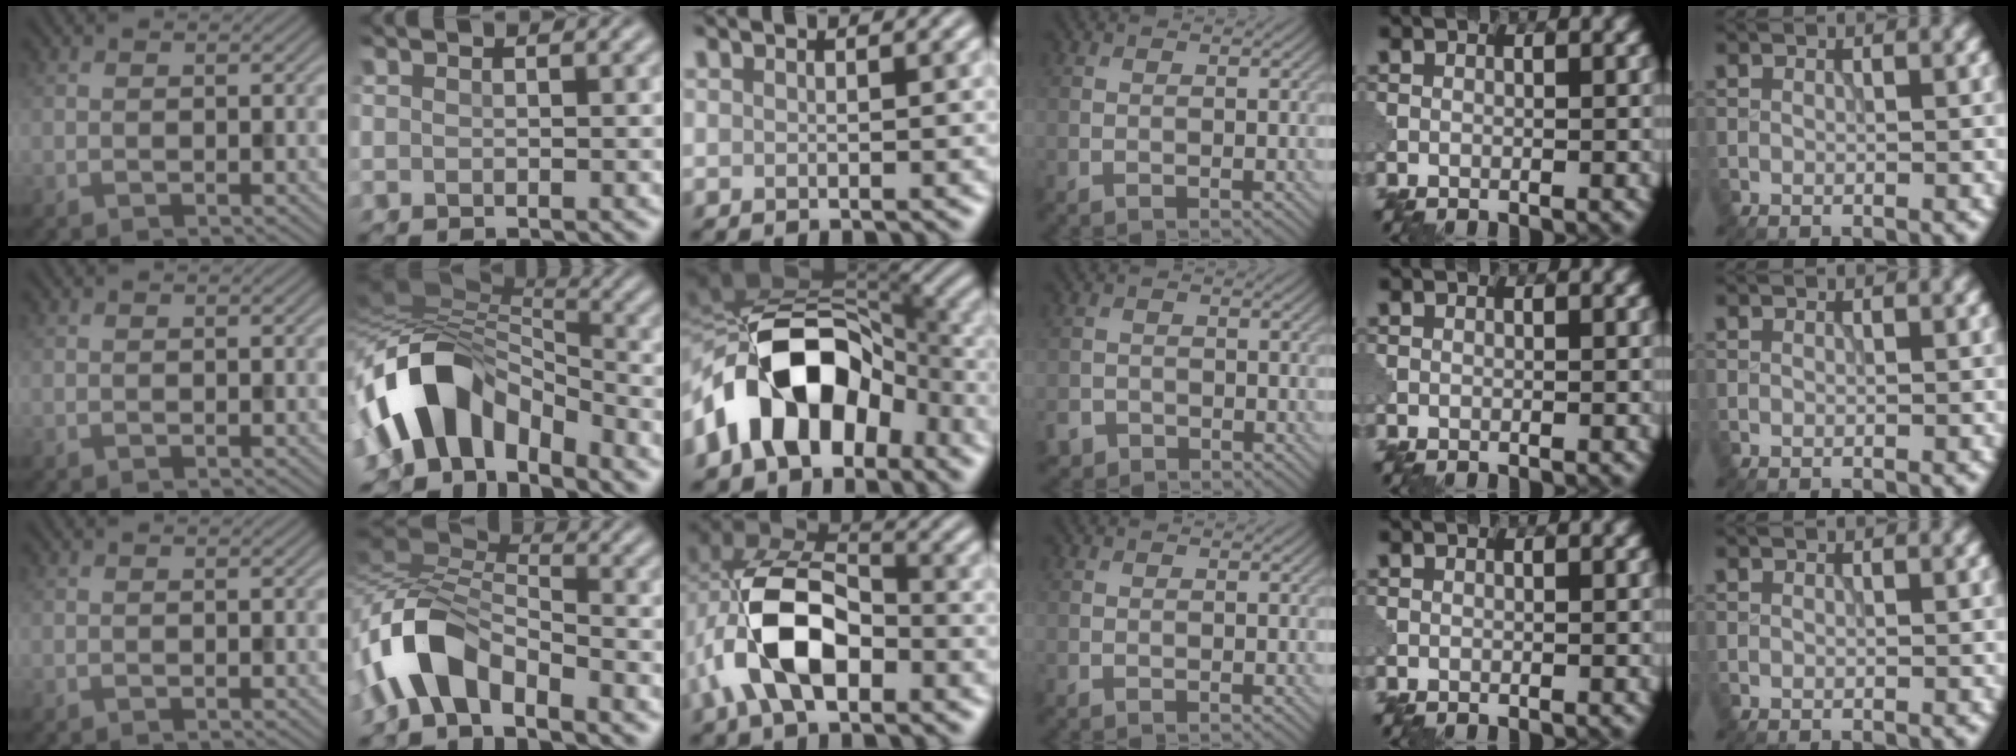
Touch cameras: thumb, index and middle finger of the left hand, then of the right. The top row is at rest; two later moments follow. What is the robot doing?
{"motion": "assemble", "object": "puzzle pieces"}